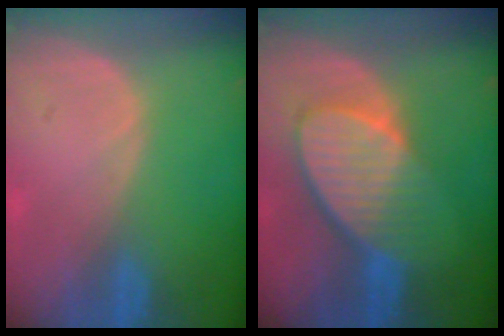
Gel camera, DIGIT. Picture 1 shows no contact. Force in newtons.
{"total": 8.9, "press": 8.0, "slide": 3.9}